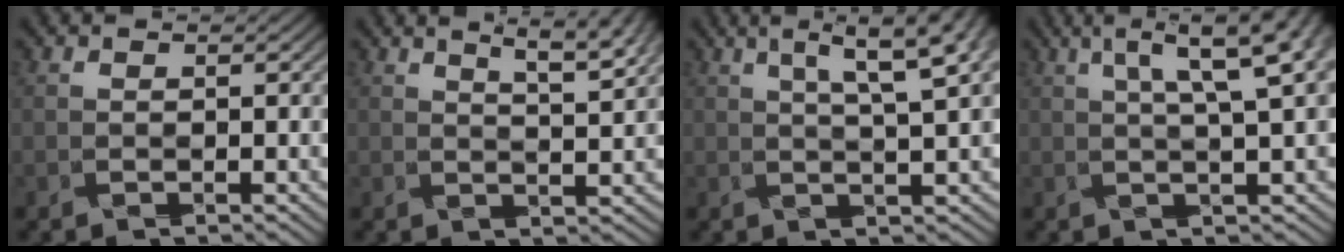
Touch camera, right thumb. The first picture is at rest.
{"total": 4.2, "force": [3.2, -0.3, 2.7], "torque": [-0.059, 0.009, 0.055]}
{"total": 5.9, "force": [3.1, 0.0, 5.0], "torque": [-0.097, 0.015, 0.052]}
{"total": 7.1, "force": [3.3, 0.3, 6.3], "torque": [-0.111, 0.019, 0.053]}